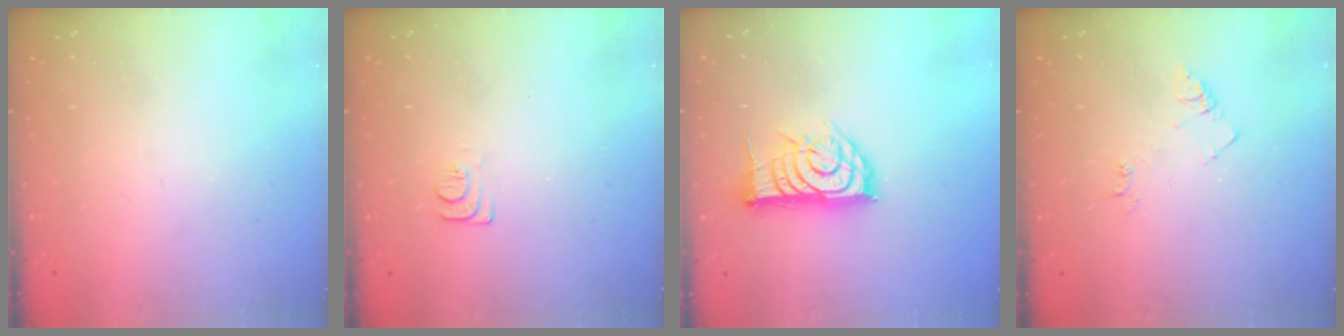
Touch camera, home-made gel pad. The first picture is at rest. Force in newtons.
{"total": 6.7, "press": 6.7, "slide": 0.6}
{"total": 15.6, "press": 15.6, "slide": 0.3}
{"total": 5.5, "press": 5.5, "slide": 0.6}